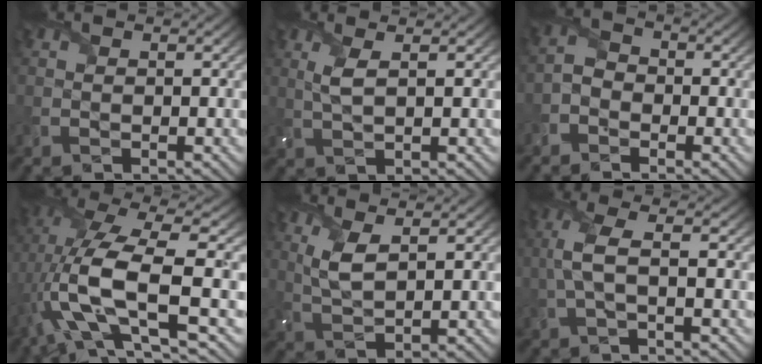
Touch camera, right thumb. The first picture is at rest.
{"total": 2.6, "force": [1.0, 0.6, 2.3], "torque": [-0.053, 0.002, 0.022]}
{"total": 2.7, "force": [-1.8, 1.7, 1.0], "torque": [-0.025, 0.004, -0.048]}
{"total": 13.5, "force": [-1.9, 4.8, 12.5], "torque": [-0.278, -0.001, -0.034]}
{"total": 4.2, "force": [2.0, 1.2, 3.4], "torque": [-0.088, -0.005, 0.044]}
{"total": 3.7, "force": [-0.1, 0.9, 3.6], "torque": [-0.084, 0.008, -0.008]}